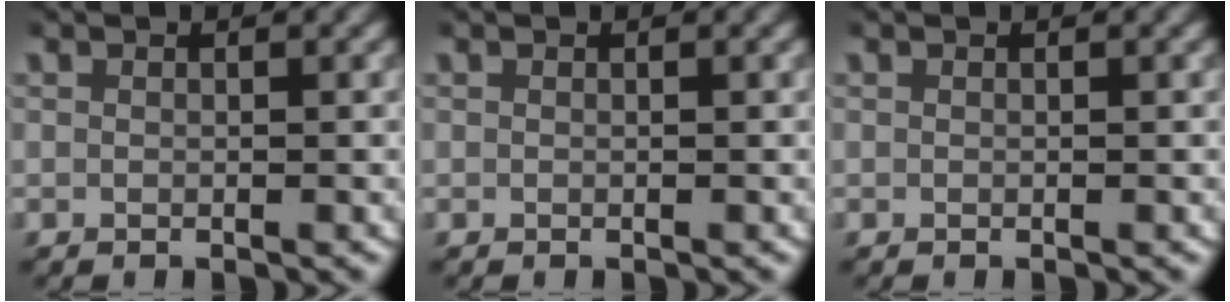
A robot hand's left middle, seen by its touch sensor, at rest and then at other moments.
{"total": 0.0}
{"total": 0.0}